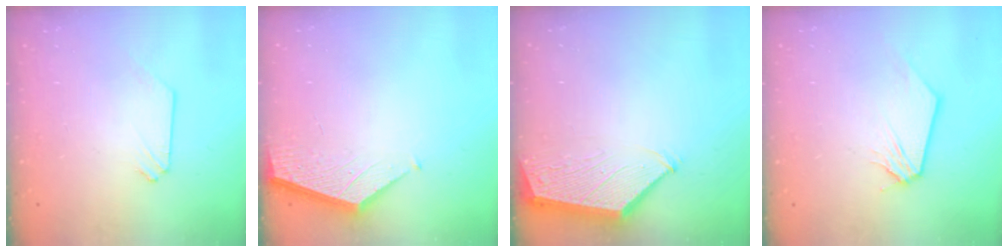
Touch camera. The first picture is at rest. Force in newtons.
{"total": 2.6, "press": 2.6, "slide": 0.3}
{"total": 3.8, "press": 3.7, "slide": 0.6}
{"total": 0.0}